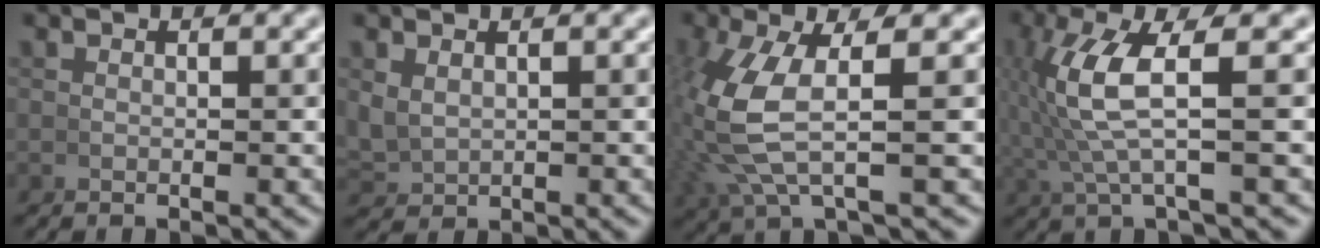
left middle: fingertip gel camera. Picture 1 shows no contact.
{"total": 2.2, "force": [0.8, 1.8, 1.1], "torque": [-0.041, -0.009, 0.029]}
{"total": 5.7, "force": [1.1, 1.9, 5.2], "torque": [-0.129, 0.004, 0.024]}
{"total": 6.4, "force": [0.7, 1.9, 6.0], "torque": [-0.130, 0.009, 0.018]}